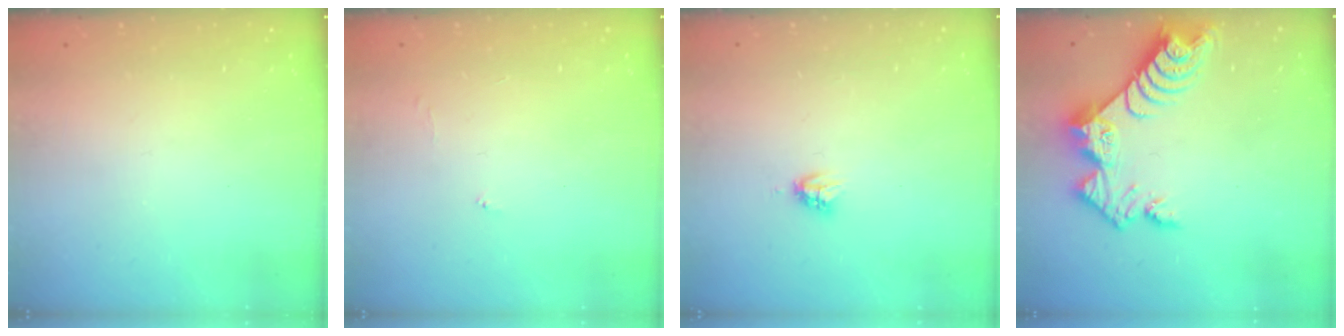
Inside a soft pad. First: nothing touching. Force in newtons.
{"total": 3.9, "press": 3.9, "slide": 0.3}
{"total": 3.3, "press": 3.3, "slide": 0.5}
{"total": 10.5, "press": 10.4, "slide": 0.8}